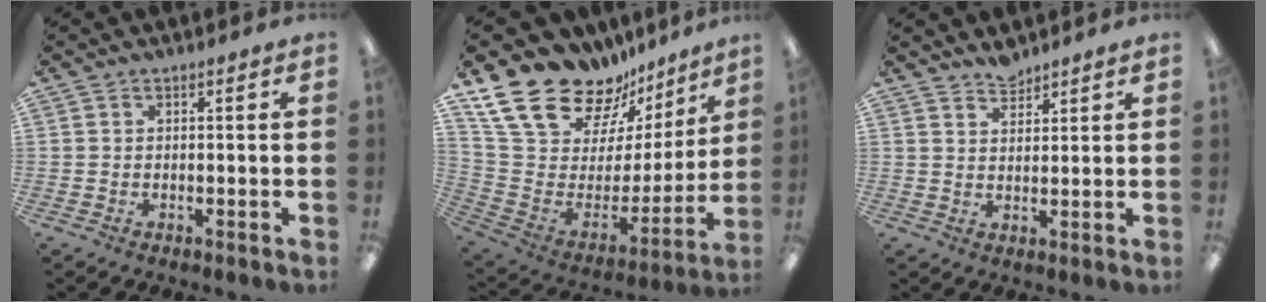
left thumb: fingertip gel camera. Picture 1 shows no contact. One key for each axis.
{"total": 22.5, "fx": 17.1, "fy": 10.6, "fz": 10.0, "tx": -0.173, "ty": -0.130, "tz": 0.315}
{"total": 3.3, "fx": 3.2, "fy": 0.6, "fz": 0.3, "tx": -0.002, "ty": -0.020, "tz": 0.059}